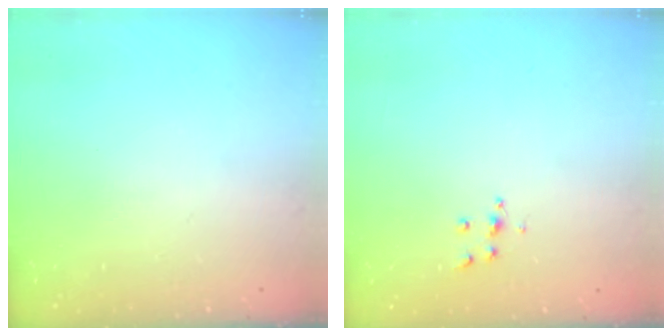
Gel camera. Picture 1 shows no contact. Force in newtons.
{"total": 5.9, "press": 5.9, "slide": 0.3}